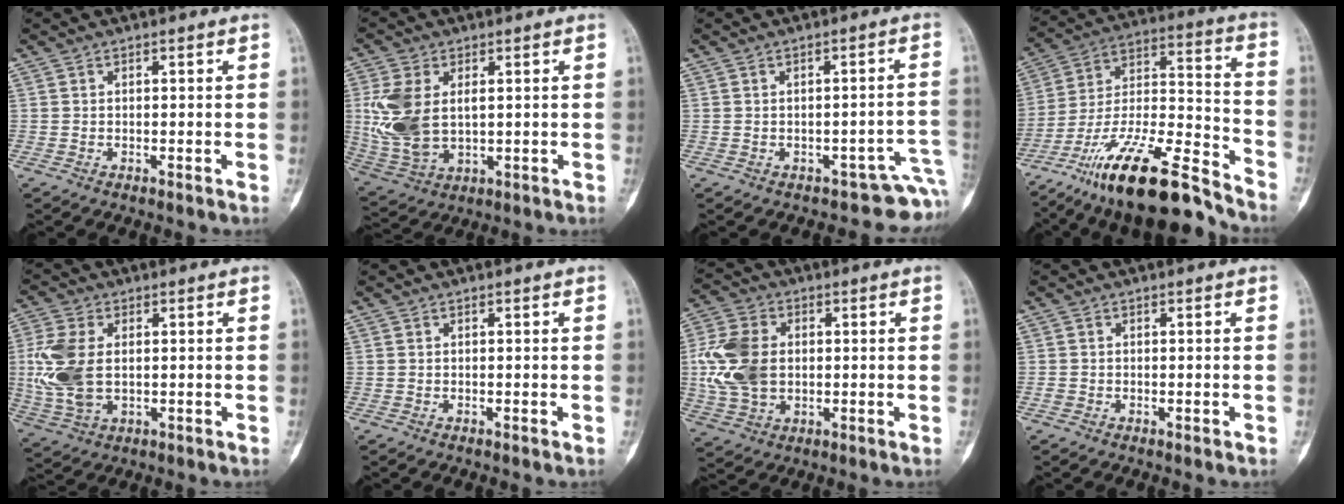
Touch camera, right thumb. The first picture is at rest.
{"total": 12.2, "force": [1.7, 7.5, 9.5], "torque": [-0.204, -0.007, 0.047]}
{"total": 6.0, "force": [-3.0, 3.6, 3.8], "torque": [-0.005, 0.041, -0.032]}
{"total": 23.5, "force": [-17.6, 5.9, 14.3], "torque": [-0.253, 0.084, -0.312]}
{"total": 11.1, "force": [0.7, 6.8, 8.8], "torque": [-0.203, -0.001, 0.023]}
{"total": 0.0}
{"total": 12.7, "force": [0.5, 8.9, 9.1], "torque": [-0.182, 0.005, 0.014]}
{"total": 0.9, "force": [-0.4, 0.6, 0.5], "torque": [-0.005, 0.002, -0.006]}